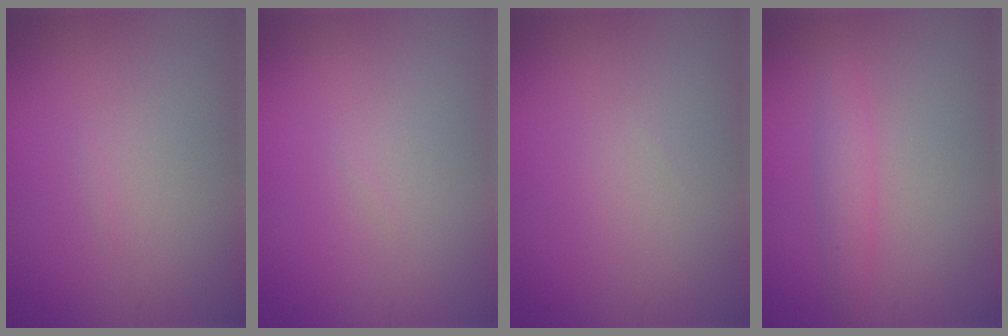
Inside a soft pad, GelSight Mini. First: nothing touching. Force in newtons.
{"total": 0.0}
{"total": 0.0}
{"total": 1.9, "press": 1.9, "slide": 0.1}